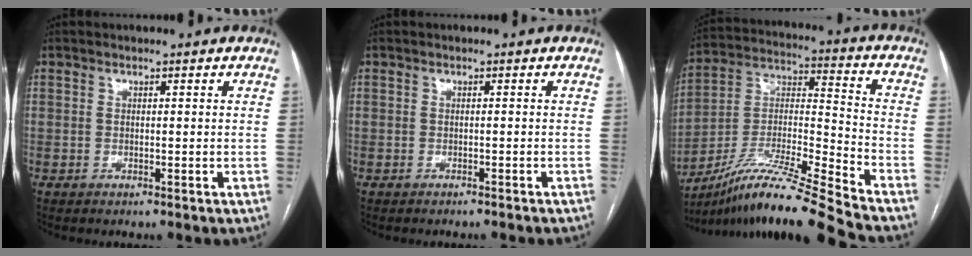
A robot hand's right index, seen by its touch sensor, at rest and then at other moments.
{"total": 2.5, "force": [-2.3, 0.2, 0.9], "torque": [-0.015, -0.001, -0.026]}
{"total": 19.2, "force": [-16.2, -2.1, 10.1], "torque": [-0.210, -0.009, -0.296]}